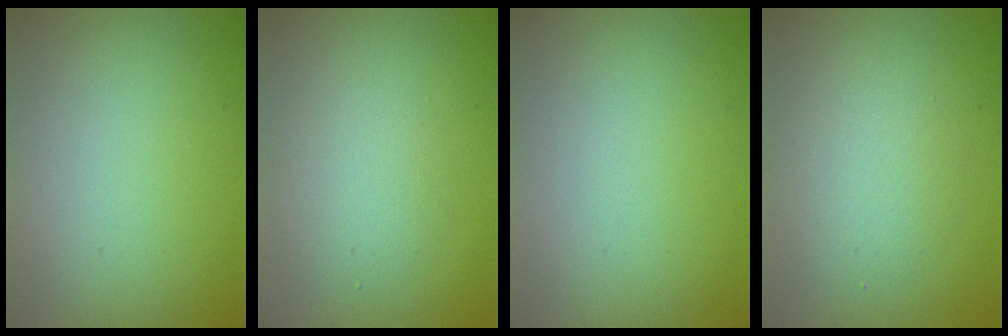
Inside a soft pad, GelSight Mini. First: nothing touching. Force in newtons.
{"total": 2.4, "press": 2.4, "slide": 0.1}
{"total": 0.0}
{"total": 2.9, "press": 2.9, "slide": 0.2}